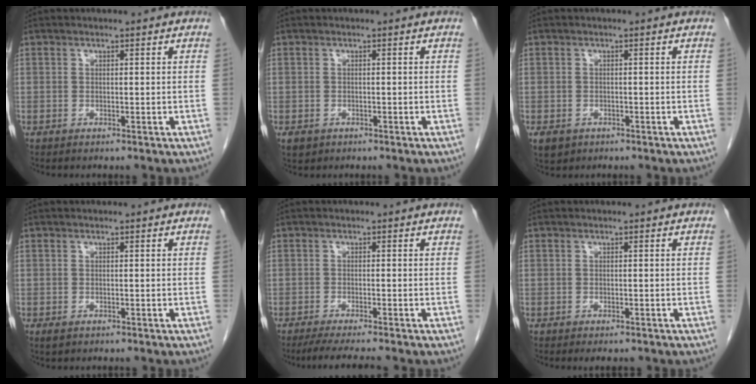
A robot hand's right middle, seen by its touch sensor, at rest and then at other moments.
{"total": 1.7, "force": [-0.9, 1.3, 0.6], "torque": [-0.012, 0.001, -0.006]}
{"total": 3.4, "force": [-2.0, 2.5, 1.2], "torque": [-0.020, -0.002, -0.026]}
{"total": 0.8, "force": [-0.4, 0.5, 0.5], "torque": [-0.011, -0.001, 0.000]}
{"total": 5.0, "force": [-4.2, -0.5, 2.7], "torque": [-0.043, -0.018, -0.070]}
{"total": 1.6, "force": [-1.2, 0.7, 0.7], "torque": [-0.009, -0.003, -0.011]}